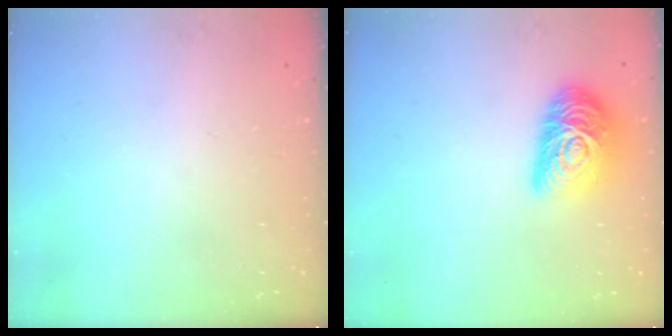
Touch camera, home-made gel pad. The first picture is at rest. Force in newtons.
{"total": 15.9, "press": 15.9, "slide": 0.8}